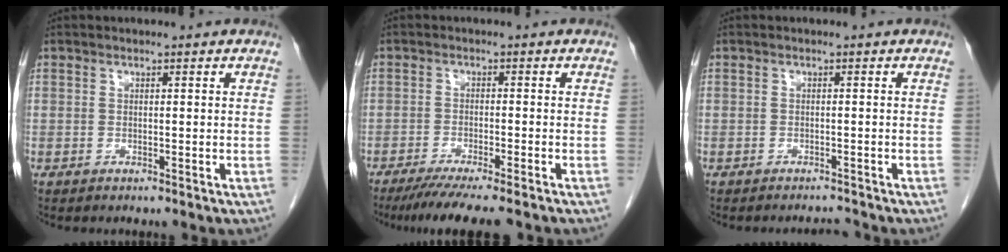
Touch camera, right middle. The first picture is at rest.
{"total": 9.7, "force": [-8.0, 0.1, 5.4], "torque": [-0.068, -0.023, -0.121]}
{"total": 1.5, "force": [-1.5, -0.3, -0.1], "torque": [0.001, -0.009, -0.017]}